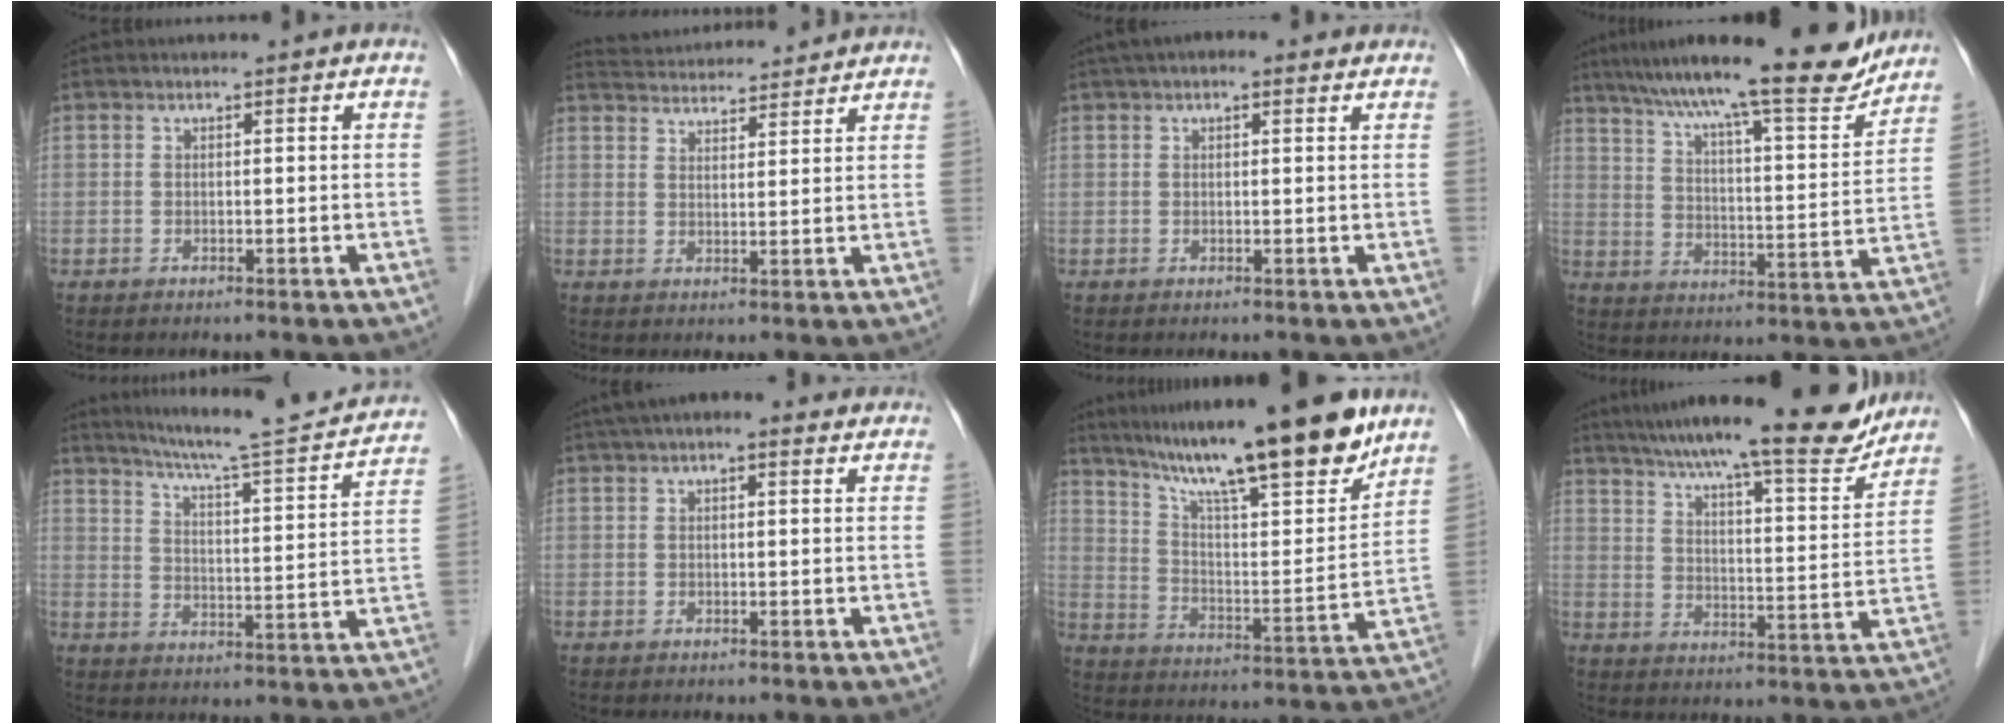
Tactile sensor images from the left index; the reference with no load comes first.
{"total": 11.3, "force": [10.9, 1.5, 2.3], "torque": [-0.039, 0.029, 0.155]}
{"total": 5.3, "force": [3.7, 2.0, 3.3], "torque": [-0.052, 0.037, 0.054]}
{"total": 20.2, "force": [17.1, 2.1, 10.5], "torque": [-0.169, -0.002, 0.249]}
{"total": 19.4, "force": [17.7, 0.8, 7.9], "torque": [-0.120, -0.027, 0.233]}
{"total": 6.1, "force": [4.1, 2.1, 4.0], "torque": [-0.064, 0.040, 0.060]}
{"total": 21.0, "force": [16.8, 2.0, 12.4], "torque": [-0.199, -0.005, 0.270]}
{"total": 19.4, "force": [16.8, 2.2, 9.4], "torque": [-0.145, -0.010, 0.234]}